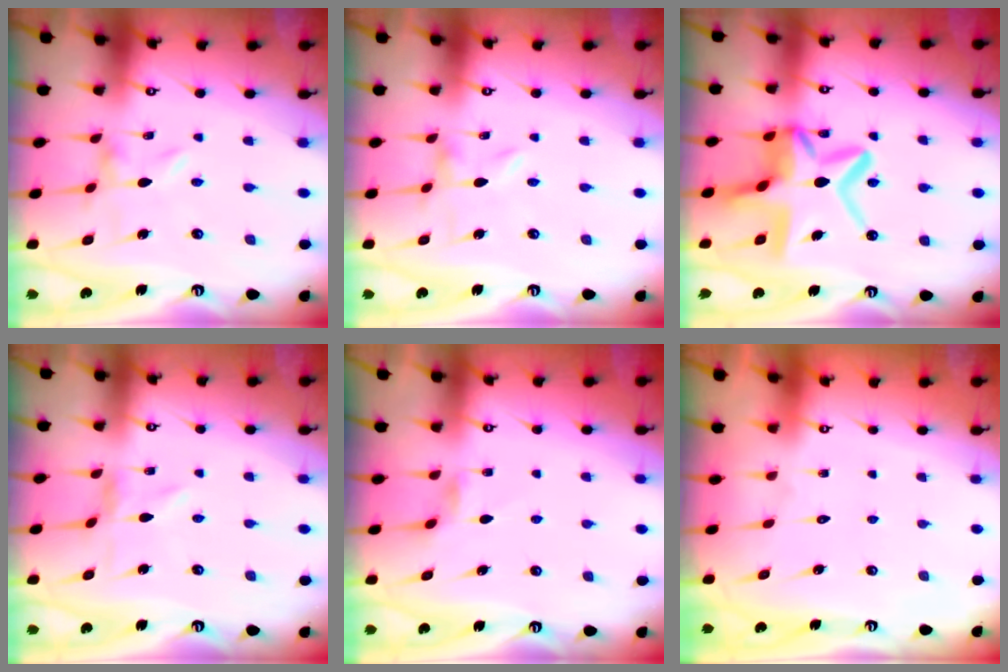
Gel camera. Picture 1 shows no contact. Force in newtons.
{"total": 0.0}
{"total": 14.6, "press": 14.5, "slide": 1.4}
{"total": 0.0}
{"total": 2.8, "press": 2.7, "slide": 0.5}
{"total": 1.6, "press": 1.6, "slide": 0.1}